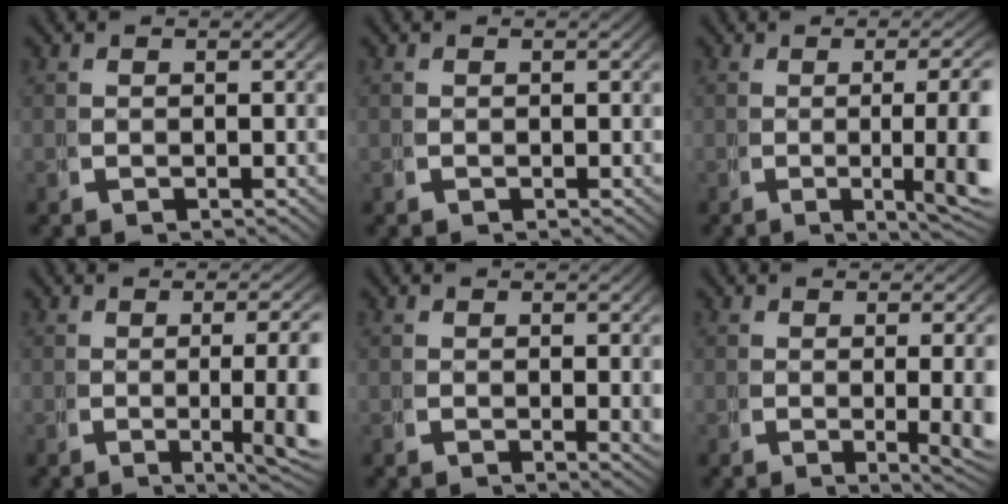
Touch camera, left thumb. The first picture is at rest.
{"total": 0.7, "force": [0.1, -0.6, -0.4], "torque": [0.018, 0.002, 0.000]}
{"total": 7.2, "force": [-1.2, 2.0, 6.8], "torque": [-0.087, 0.001, -0.025]}
{"total": 6.5, "force": [-1.1, 1.7, 6.2], "torque": [-0.077, 0.003, -0.023]}
{"total": 1.1, "force": [0.3, 0.0, 1.0], "torque": [-0.008, 0.000, 0.000]}
{"total": 4.4, "force": [-0.3, 0.9, 4.3], "torque": [-0.052, -0.007, -0.006]}